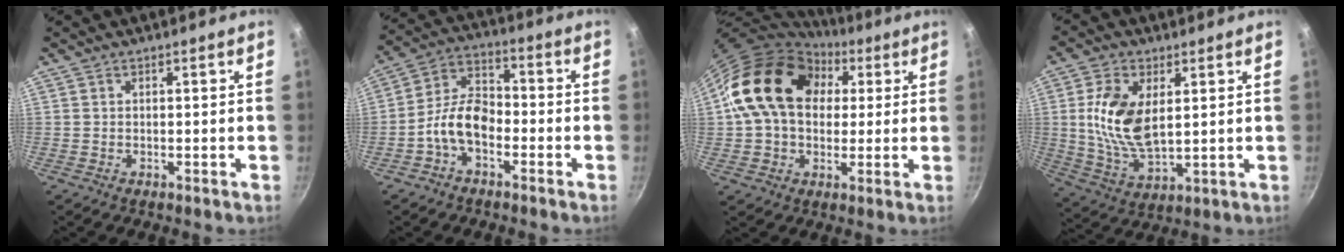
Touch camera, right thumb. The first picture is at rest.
{"total": 9.2, "force": [-3.5, 5.5, 6.5], "torque": [-0.104, 0.045, -0.080]}
{"total": 19.7, "force": [5.4, 14.5, 12.2], "torque": [-0.181, 0.017, 0.083]}
{"total": 13.0, "force": [2.6, 7.0, 10.6], "torque": [-0.202, -0.016, 0.056]}